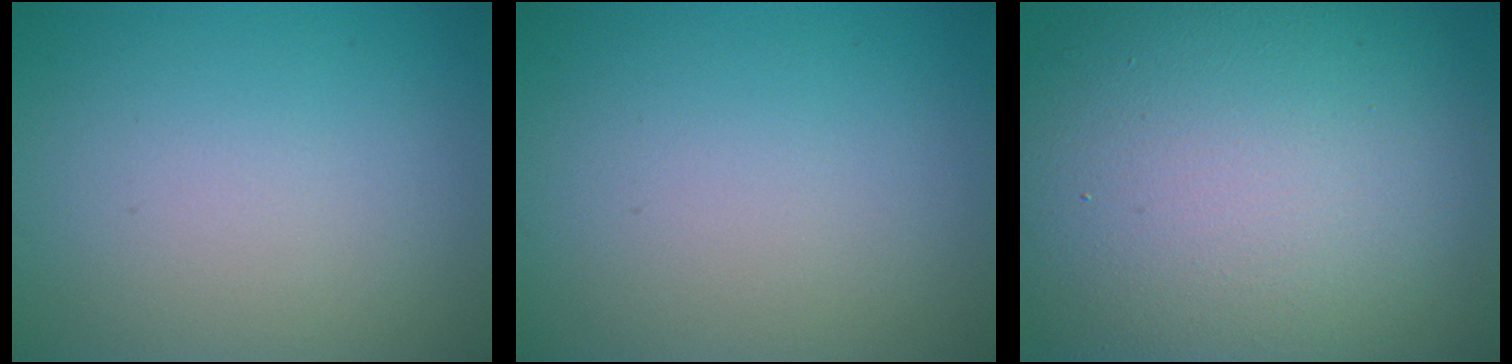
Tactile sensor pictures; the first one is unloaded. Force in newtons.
{"total": 0.0}
{"total": 17.6, "press": 17.5, "slide": 1.0}